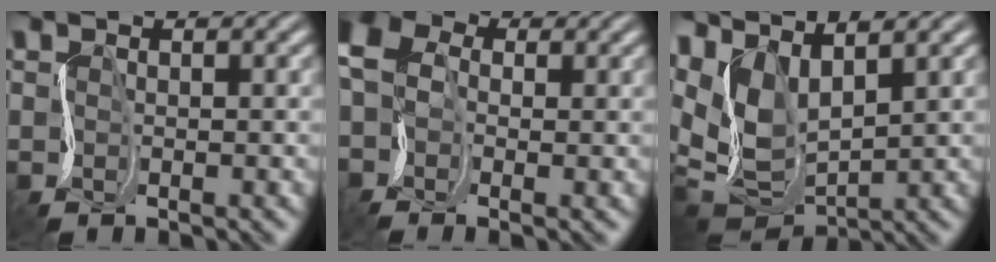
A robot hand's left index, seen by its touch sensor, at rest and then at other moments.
{"total": 6.8, "force": [-0.7, 4.6, 4.9], "torque": [-0.094, 0.016, -0.038]}
{"total": 6.7, "force": [2.1, 3.2, 5.5], "torque": [-0.125, -0.007, 0.046]}